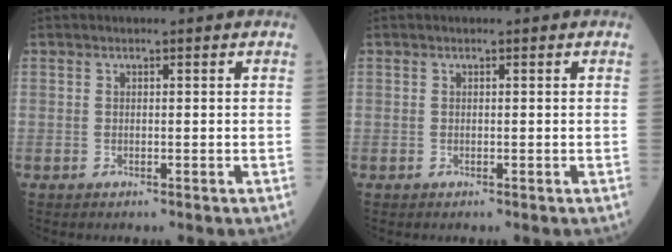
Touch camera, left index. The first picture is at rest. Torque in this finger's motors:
{"motor_torque": [0.00, 0.00, 0.00, 0.00]}